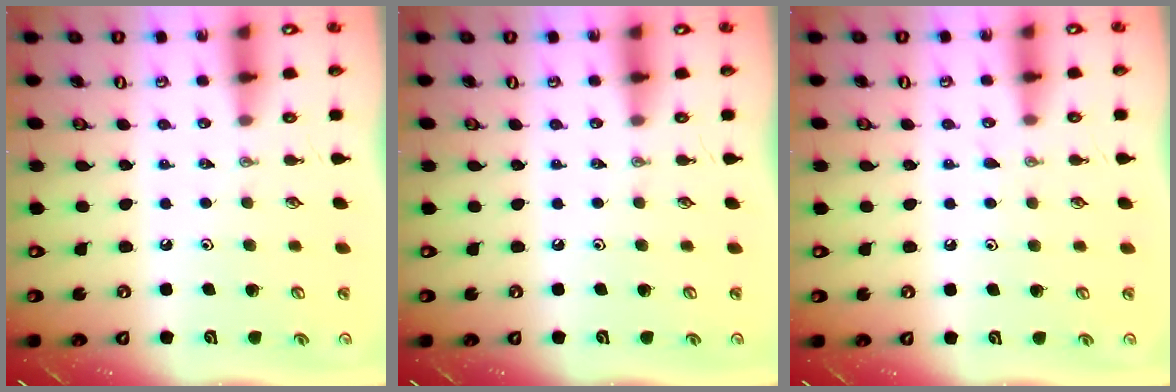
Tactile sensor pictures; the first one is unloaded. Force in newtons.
{"total": 0.0}
{"total": 7.2, "press": 7.1, "slide": 0.7}